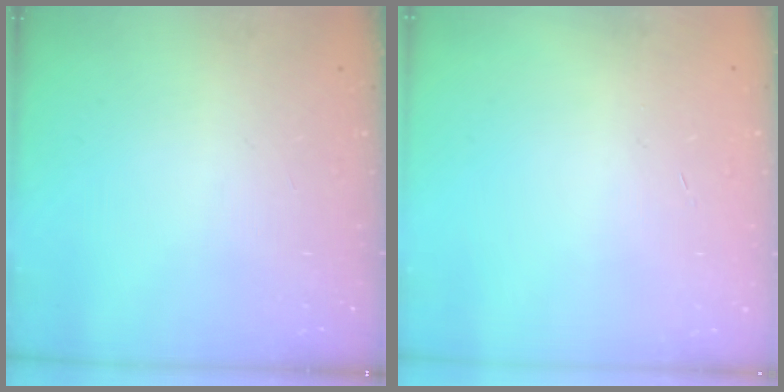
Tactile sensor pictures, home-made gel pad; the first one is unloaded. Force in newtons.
{"total": 0.6, "press": 0.5, "slide": 0.2}